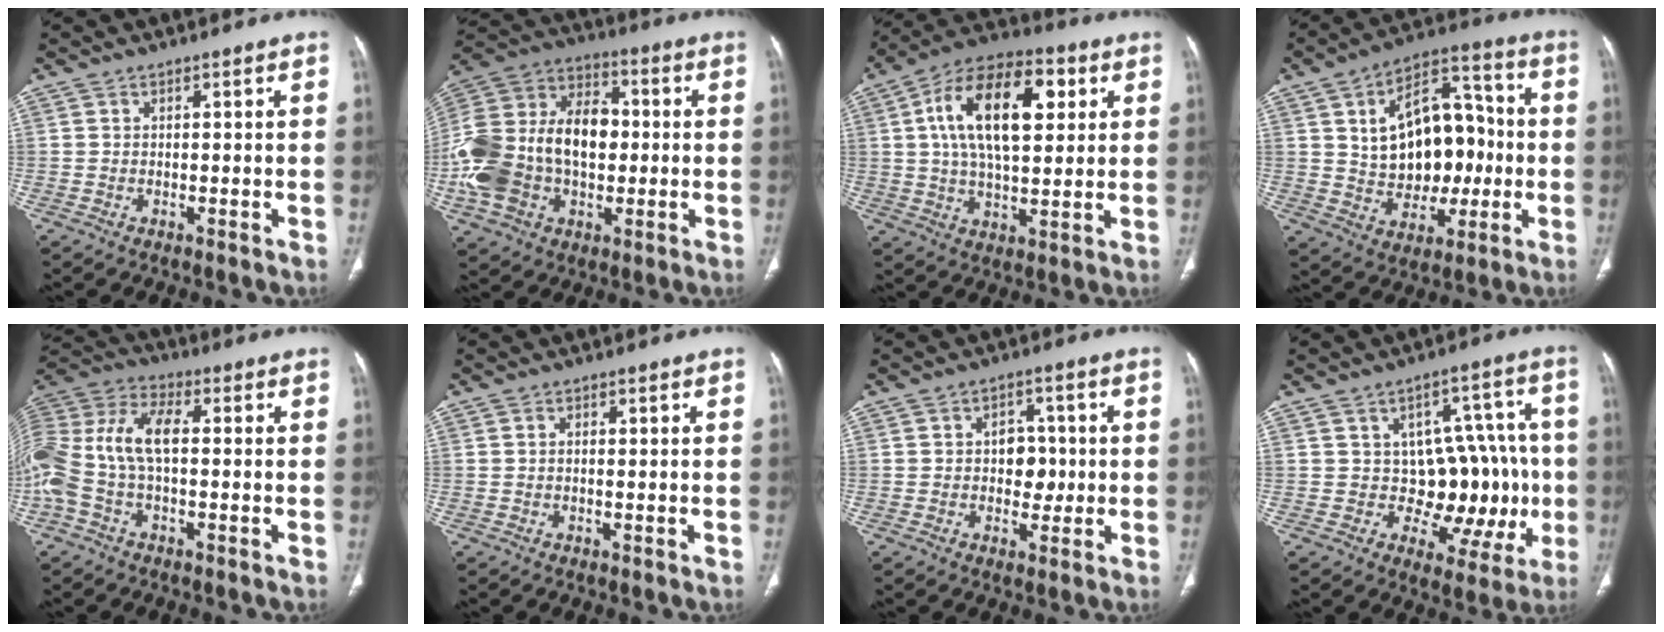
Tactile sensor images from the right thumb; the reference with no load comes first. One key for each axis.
{"total": 26.1, "fx": -1.8, "fy": 17.5, "fz": 19.3, "tx": -0.404, "ty": 0.028, "tz": -0.025}
{"total": 19.7, "fx": 5.0, "fy": 10.1, "fz": 16.1, "tx": -0.255, "ty": 0.011, "tz": 0.076}
{"total": 19.4, "fx": 1.1, "fy": 12.7, "fz": 14.6, "tx": -0.173, "ty": 0.030, "tz": 0.025}
{"total": 17.5, "fx": -0.6, "fy": 9.5, "fz": 14.7, "tx": -0.340, "ty": 0.035, "tz": -0.014}
{"total": 1.0, "fx": 0.2, "fy": 0.5, "fz": 0.8, "tx": -0.022, "ty": 0.007, "tz": 0.003}
{"total": 5.7, "fx": 0.0, "fy": 4.3, "fz": 3.7, "tx": -0.016, "ty": 0.007, "tz": 0.000}
{"total": 15.8, "fx": -1.1, "fy": 10.1, "fz": 12.1, "tx": -0.091, "ty": 0.025, "tz": 0.000}